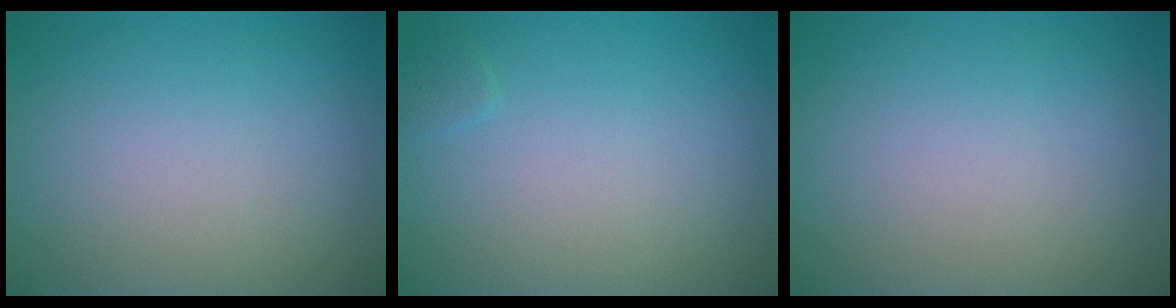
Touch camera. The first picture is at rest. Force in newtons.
{"total": 0.6, "press": 0.6, "slide": 0.0}
{"total": 0.0}